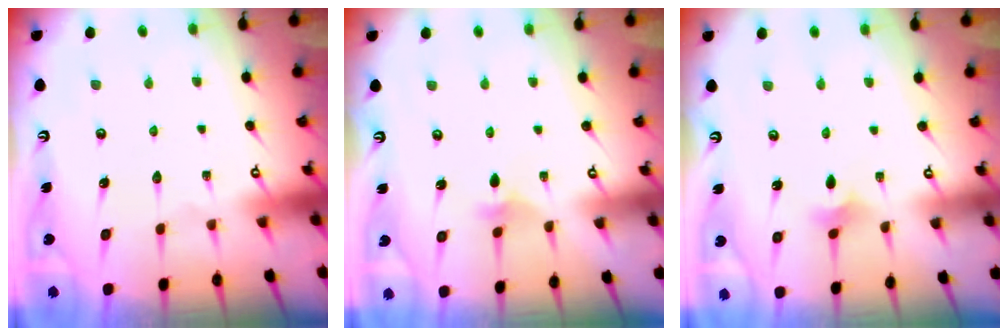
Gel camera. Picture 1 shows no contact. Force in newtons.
{"total": 2.6, "press": 2.6, "slide": 0.6}
{"total": 1.6, "press": 1.5, "slide": 0.4}